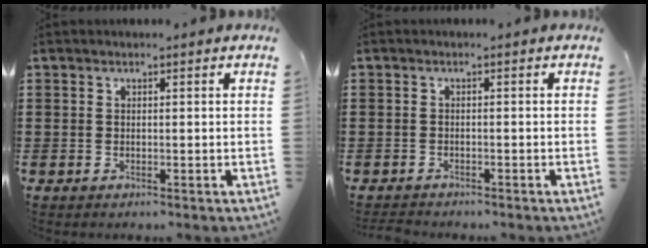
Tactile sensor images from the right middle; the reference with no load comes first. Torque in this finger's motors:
{"motor_torque": [2.14, 0.00, 0.00, 0.02]}